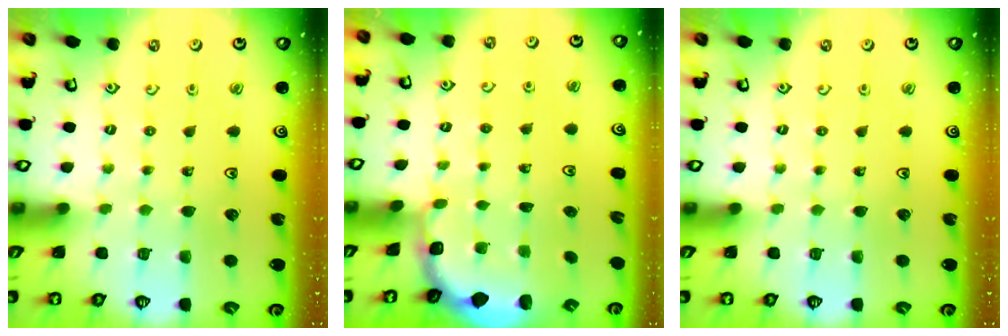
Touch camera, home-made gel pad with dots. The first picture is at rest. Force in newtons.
{"total": 1.8, "press": 1.6, "slide": 0.7}
{"total": 0.0}